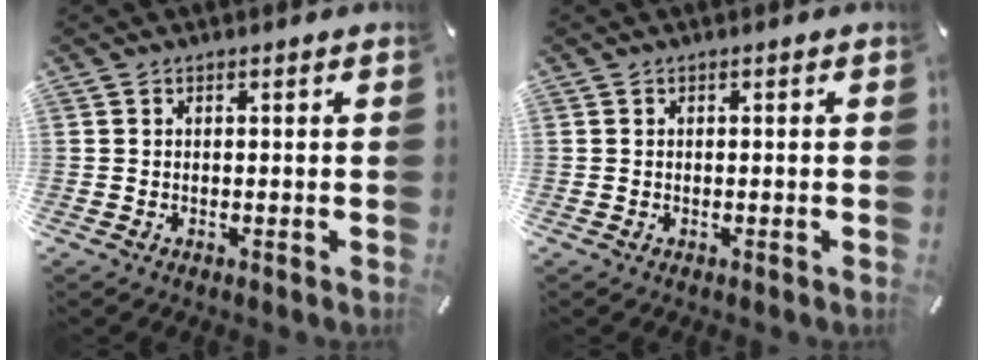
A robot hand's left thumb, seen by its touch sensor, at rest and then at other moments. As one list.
[{"total": 0.0}]